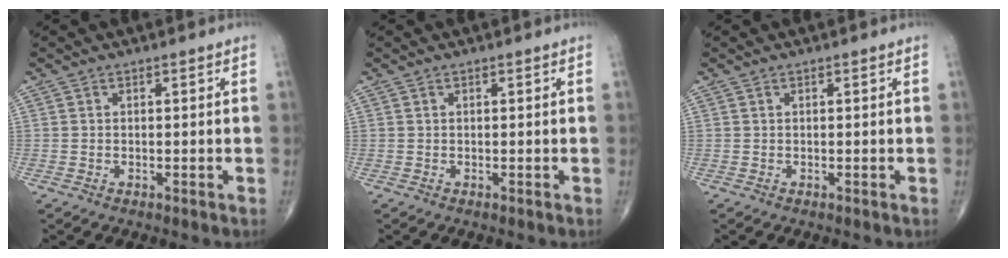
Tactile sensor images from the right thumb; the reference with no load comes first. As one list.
[{"total": 0.0}, {"total": 0.0}]